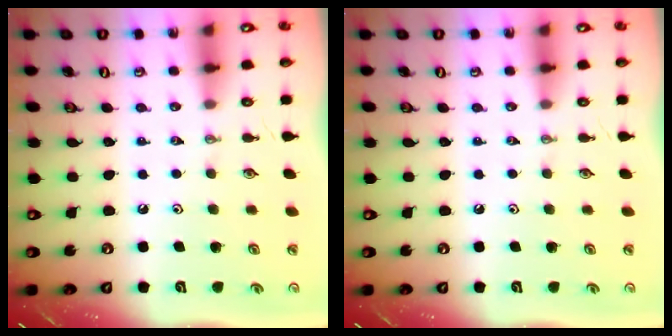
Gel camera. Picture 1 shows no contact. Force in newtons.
{"total": 0.0}